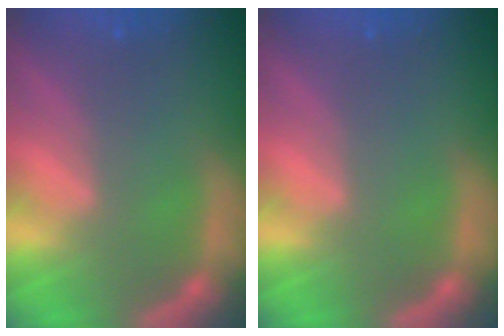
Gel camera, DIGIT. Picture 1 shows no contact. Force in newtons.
{"total": 0.0}